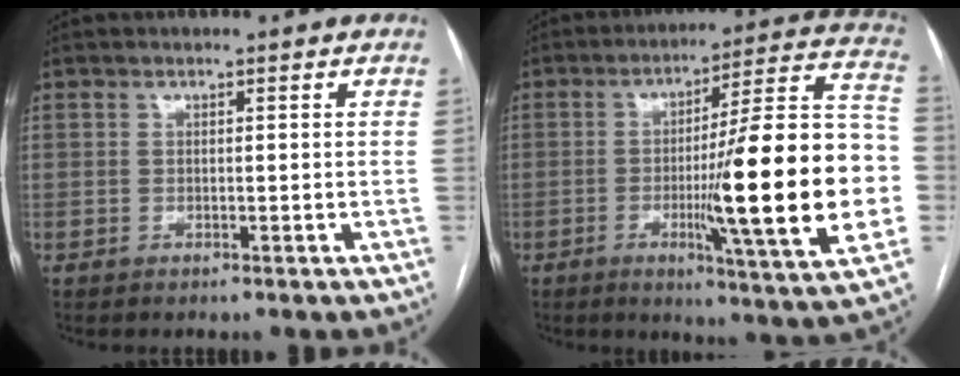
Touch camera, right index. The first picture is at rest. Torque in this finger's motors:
{"motor_torque": [2.14, 0.00, 1.05, 0.21]}